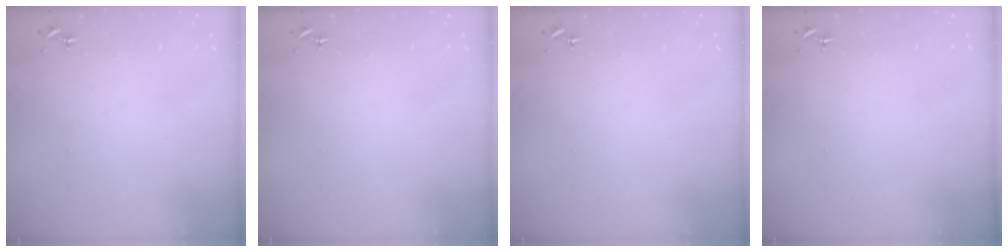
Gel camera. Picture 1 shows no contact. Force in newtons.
{"total": 0.0}
{"total": 0.0}
{"total": 0.0}